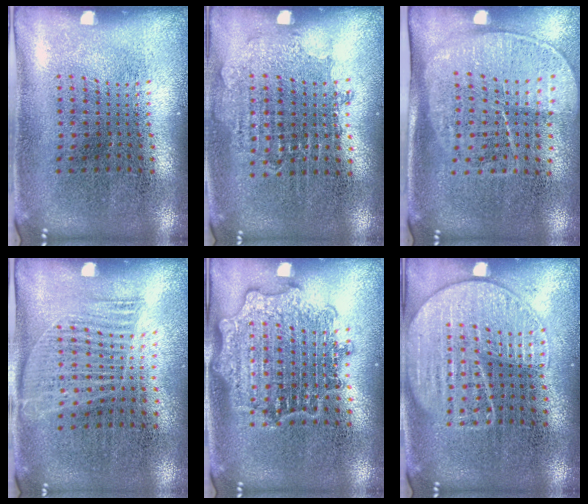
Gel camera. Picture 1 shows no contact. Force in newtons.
{"total": 0.8, "press": 0.8, "slide": 0.1}
{"total": 1.6, "press": 1.3, "slide": 0.9}
{"total": 1.2, "press": 1.0, "slide": 0.7}
{"total": 2.8, "press": 2.8, "slide": 0.4}
{"total": 2.9, "press": 2.9, "slide": 0.3}